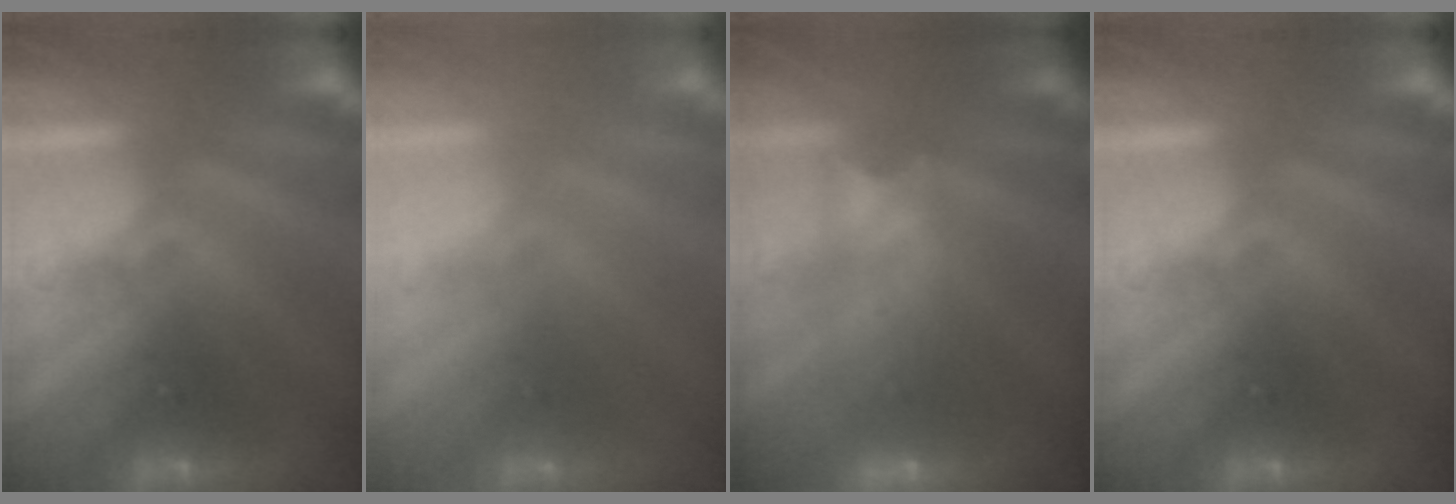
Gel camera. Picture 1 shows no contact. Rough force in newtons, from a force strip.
{"total": 2.8}
{"total": 6.6}
{"total": 0.0}